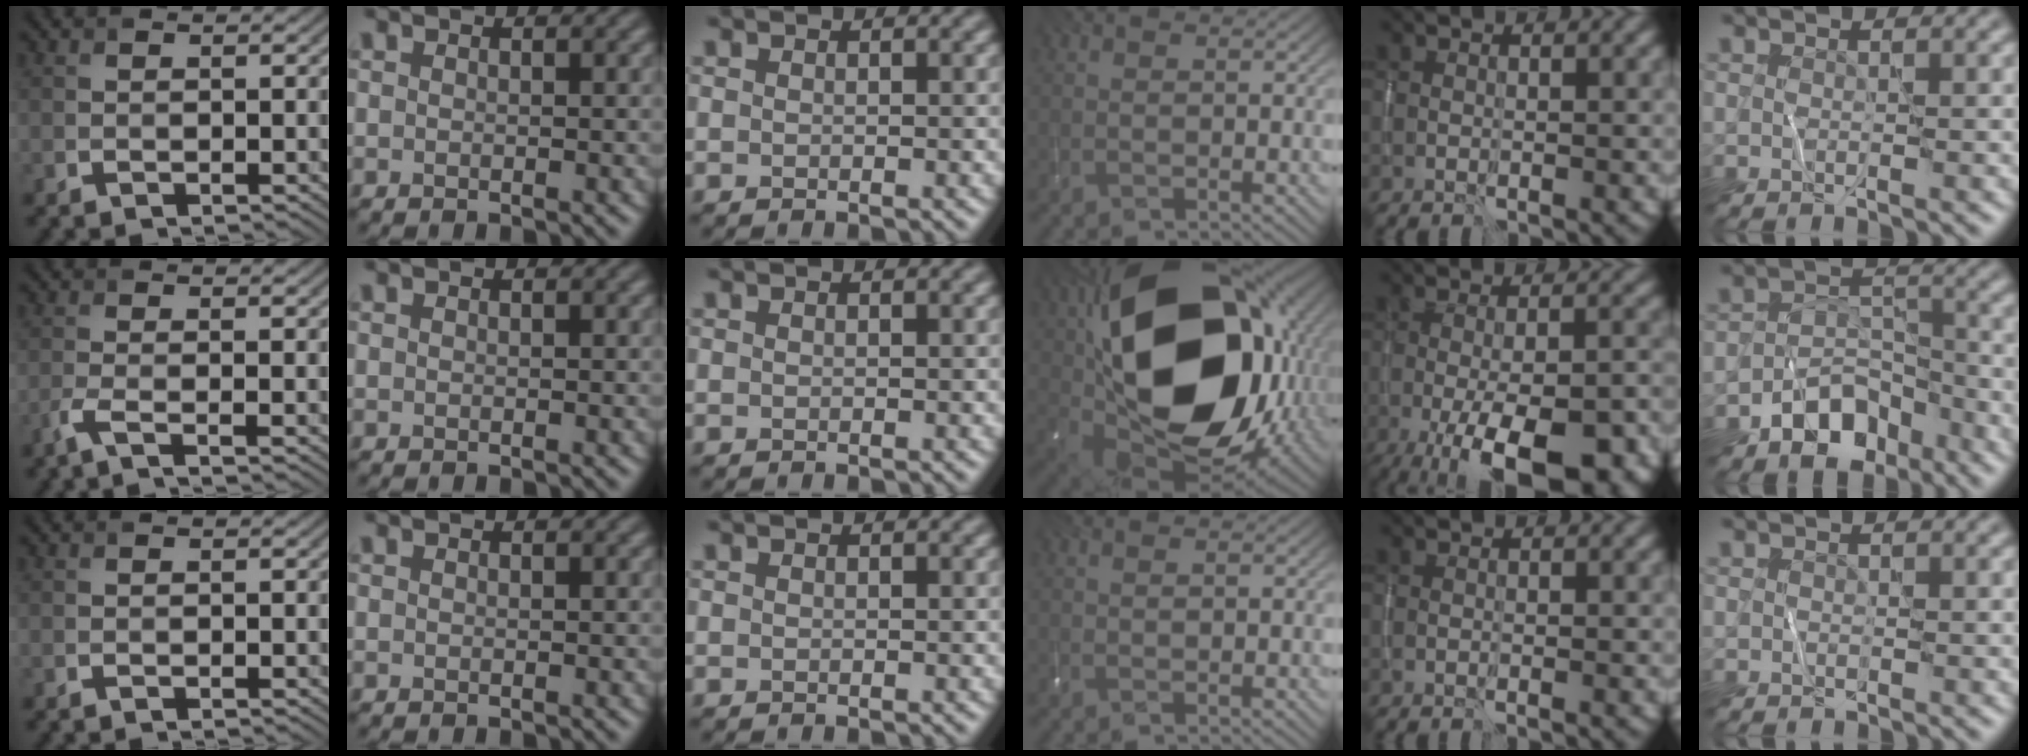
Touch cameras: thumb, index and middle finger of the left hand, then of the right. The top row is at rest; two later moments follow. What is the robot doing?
{"motion": "wipe", "object": "whiteboard"}